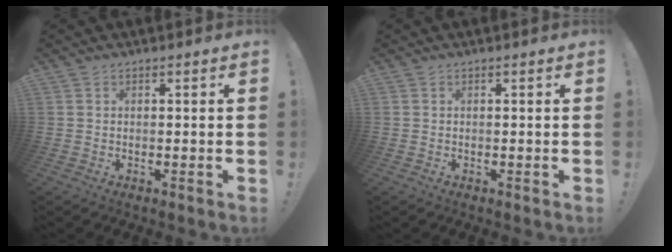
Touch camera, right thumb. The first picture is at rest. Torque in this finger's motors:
{"motor_torque": [-0.14, 0.15, -0.11, -0.14, -0.02]}